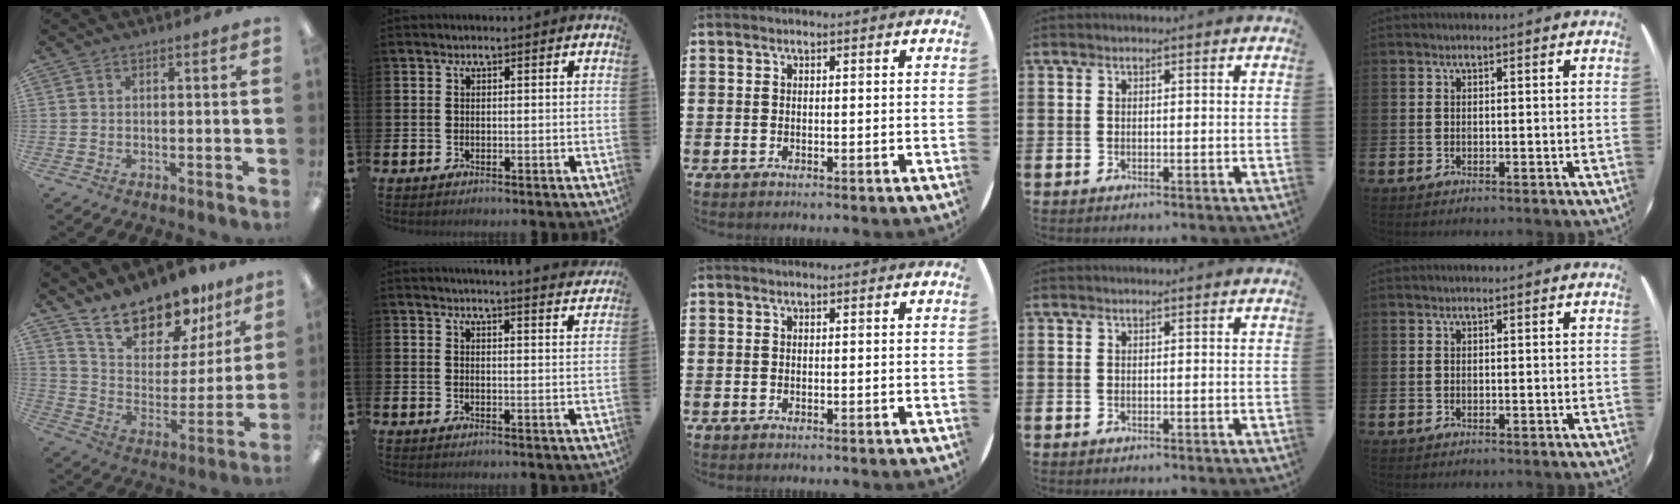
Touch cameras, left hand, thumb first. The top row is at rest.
{"thumb": {"total": 17.7, "force": [15.0, 7.2, 6.1], "torque": [-0.113, -0.110, 0.271]}, "index": {"total": 3.5, "force": [3.4, -0.6, 0.0], "torque": [0.000, -0.027, 0.059]}}